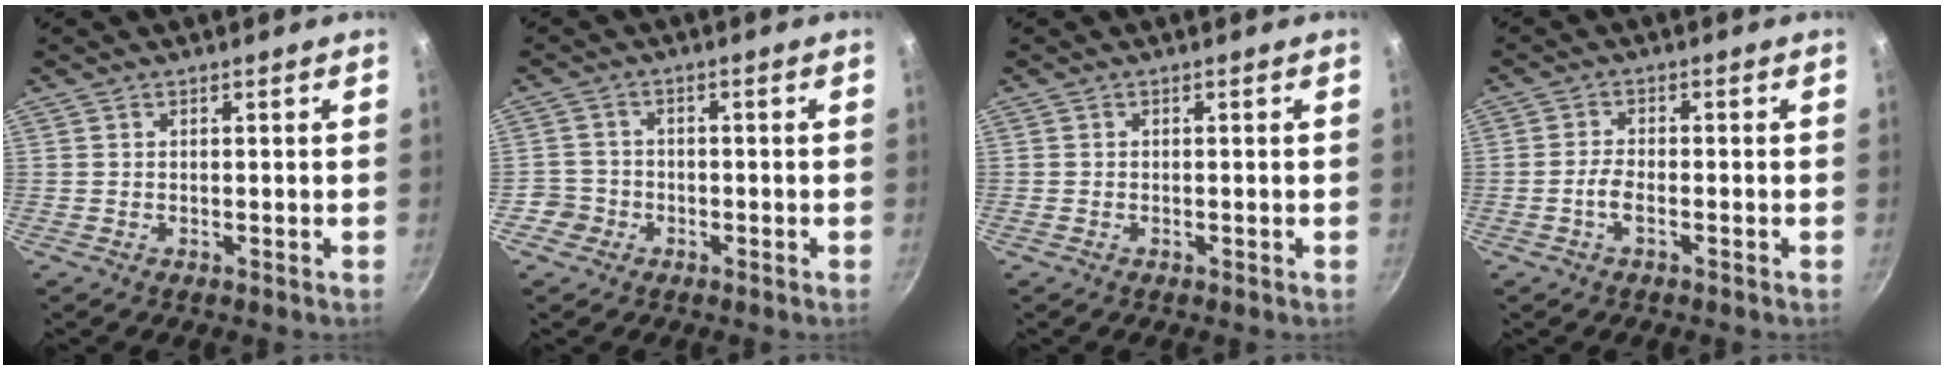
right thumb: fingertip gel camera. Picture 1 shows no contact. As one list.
[{"total": 3.7, "force": [-1.8, 3.2, 0.3], "torque": [0.013, 0.027, -0.034]}, {"total": 0.0}, {"total": 3.1, "force": [-1.3, 1.2, 2.5], "torque": [-0.054, 0.014, -0.031]}]